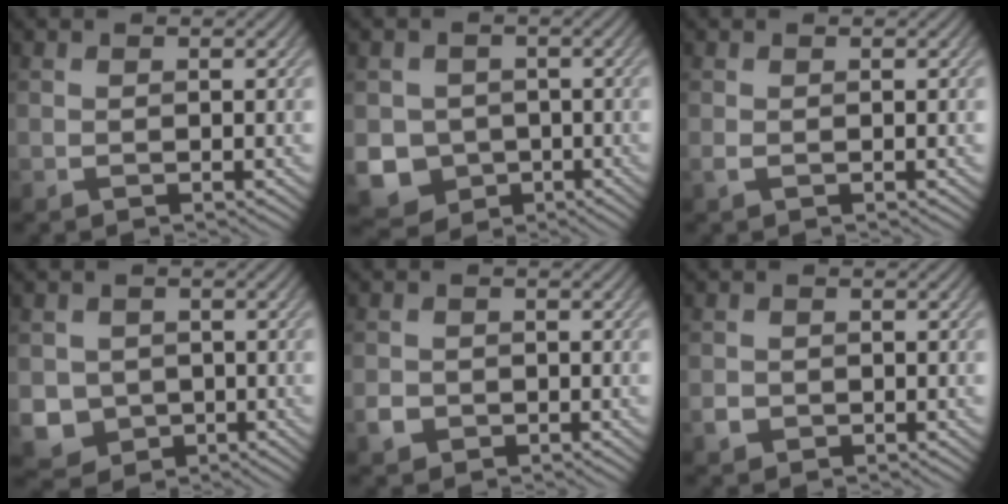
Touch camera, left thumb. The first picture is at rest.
{"total": 6.8, "force": [-2.0, 6.1, 2.3], "torque": [-0.061, -0.020, -0.053]}
{"total": 0.5, "force": [0.0, 0.1, 0.5], "torque": [-0.015, 0.000, -0.001]}
{"total": 4.4, "force": [-0.9, 4.1, 1.4], "torque": [-0.041, -0.015, -0.024]}
{"total": 1.7, "force": [-0.9, 1.3, 0.5], "torque": [-0.011, -0.002, -0.021]}
{"total": 1.2, "force": [-0.6, 1.0, 0.3], "torque": [-0.005, -0.002, -0.015]}